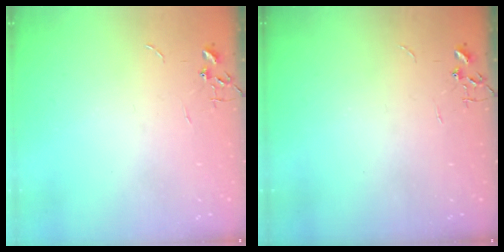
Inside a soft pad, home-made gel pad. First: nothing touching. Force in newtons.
{"total": 0.0}